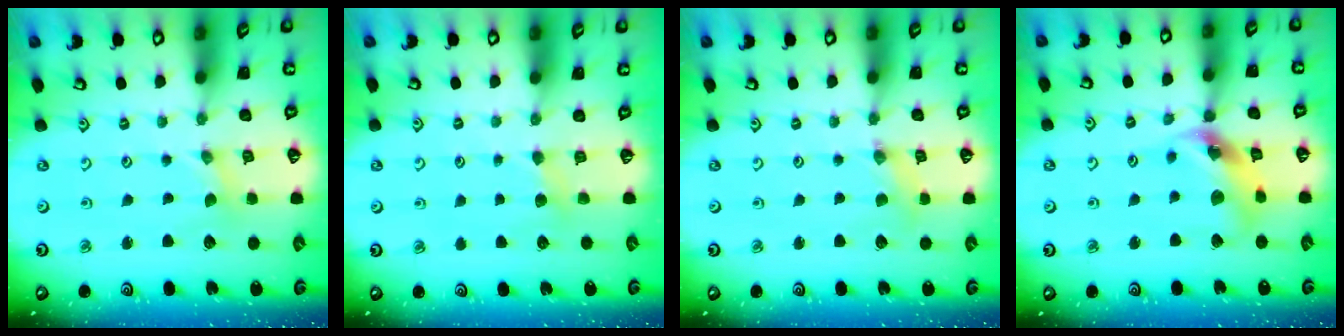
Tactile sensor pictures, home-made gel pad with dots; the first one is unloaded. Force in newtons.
{"total": 3.8, "press": 3.7, "slide": 0.5}
{"total": 2.4, "press": 2.4, "slide": 0.3}
{"total": 13.1, "press": 13.0, "slide": 1.7}